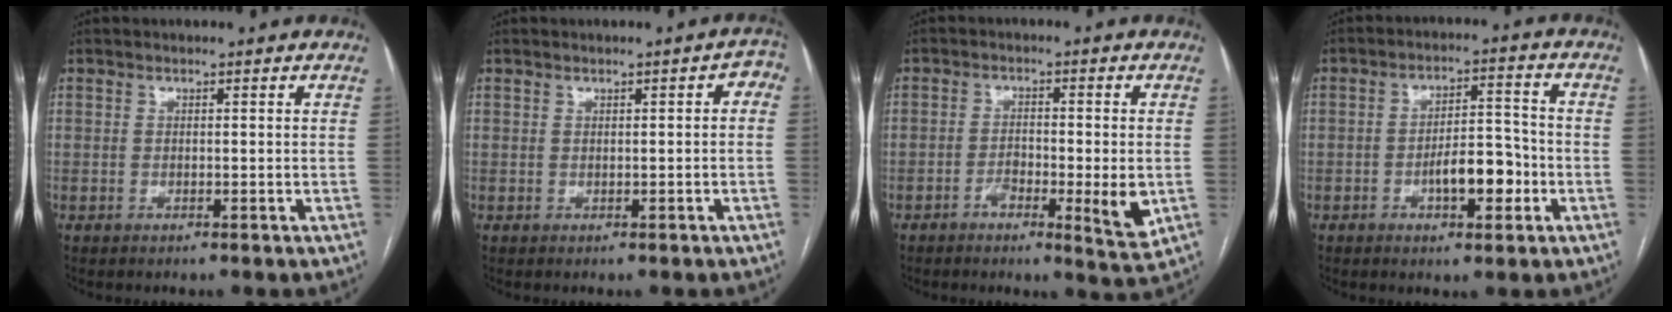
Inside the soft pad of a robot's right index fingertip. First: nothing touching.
{"total": 2.2, "force": [0.4, 1.2, 1.8], "torque": [-0.009, 0.013, 0.005]}
{"total": 7.3, "force": [-2.2, 1.6, 6.8], "torque": [-0.104, -0.004, -0.034]}
{"total": 7.3, "force": [-2.6, 2.8, 6.3], "torque": [-0.099, 0.014, -0.038]}